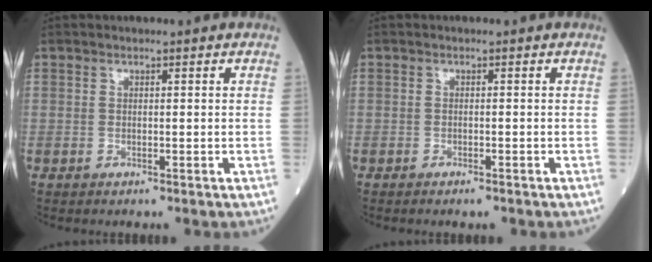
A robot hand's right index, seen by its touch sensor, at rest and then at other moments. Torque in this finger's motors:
{"motor_torque": [-0.13, 0.05, -0.01, 0.01]}